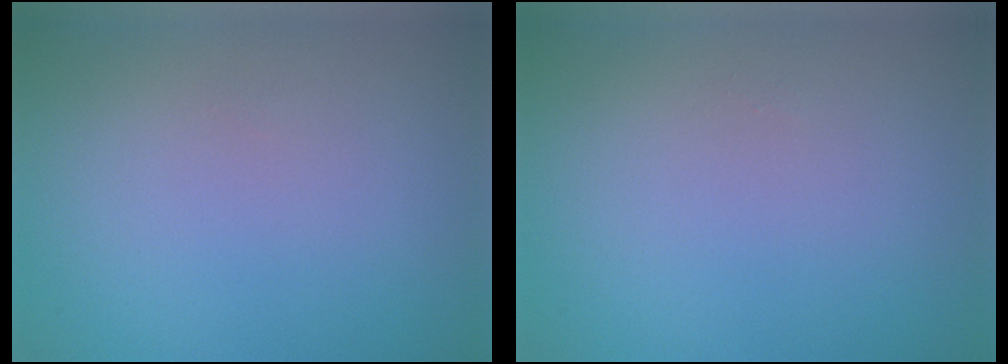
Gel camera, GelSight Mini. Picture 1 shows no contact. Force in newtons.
{"total": 0.0}